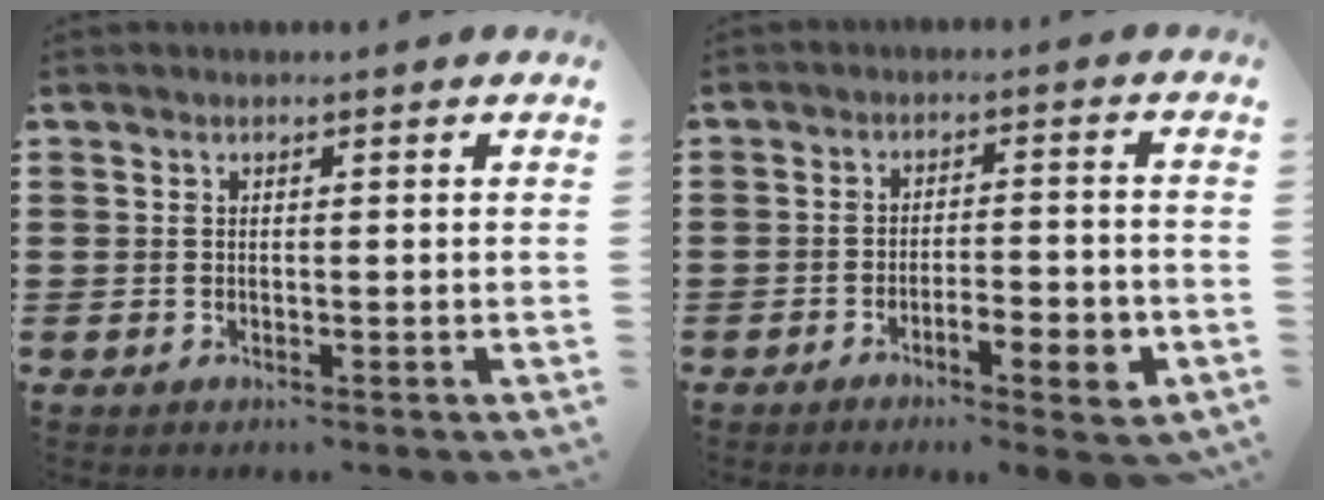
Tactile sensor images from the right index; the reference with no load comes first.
{"total": 5.4, "force": [-3.1, 1.3, 4.2], "torque": [-0.065, 0.001, -0.050]}